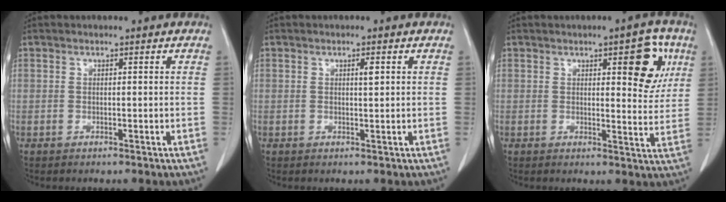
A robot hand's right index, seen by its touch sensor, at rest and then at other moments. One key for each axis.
{"total": 1.3, "fx": 0.5, "fy": 0.2, "fz": 1.2, "tx": -0.021, "ty": 0.000, "tz": 0.007}
{"total": 7.8, "fx": 3.2, "fy": 2.3, "fz": 6.7, "tx": -0.074, "ty": 0.001, "tz": 0.037}